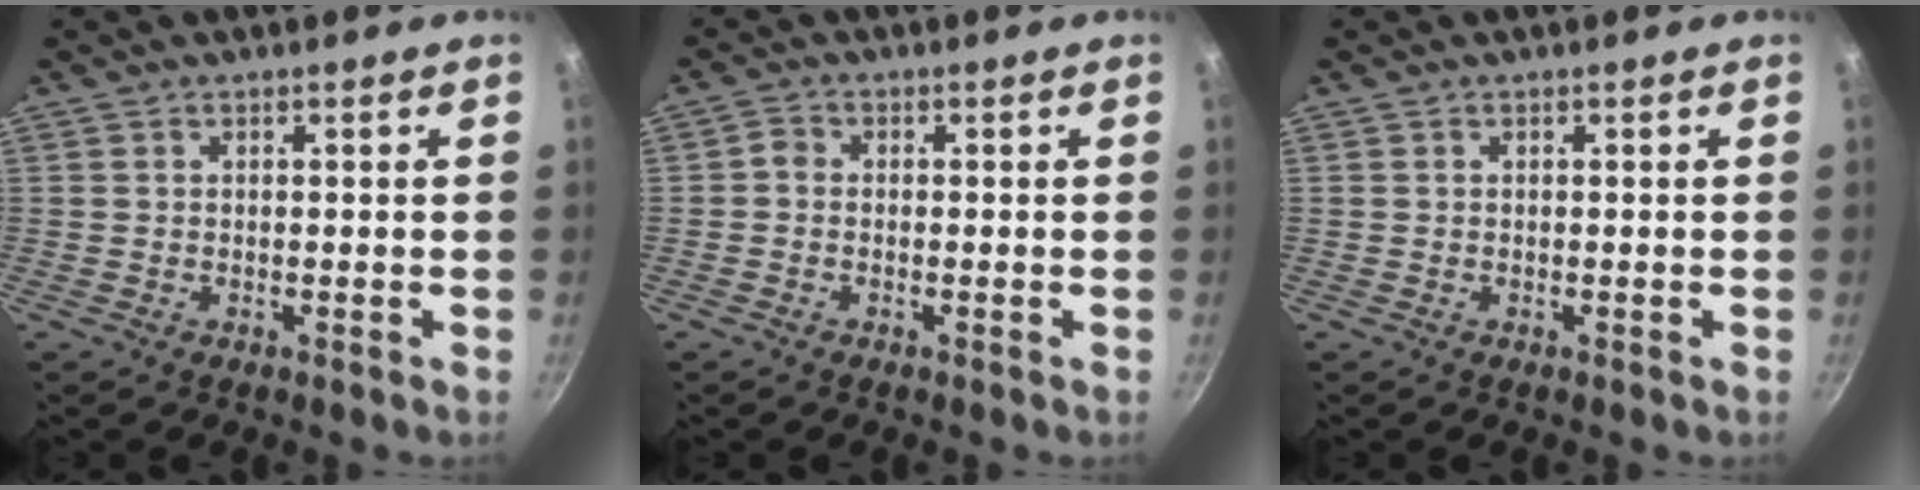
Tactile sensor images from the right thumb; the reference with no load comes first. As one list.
[{"total": 1.5, "force": [-0.5, 1.2, 0.7], "torque": [-0.012, 0.007, -0.015]}, {"total": 0.0}]